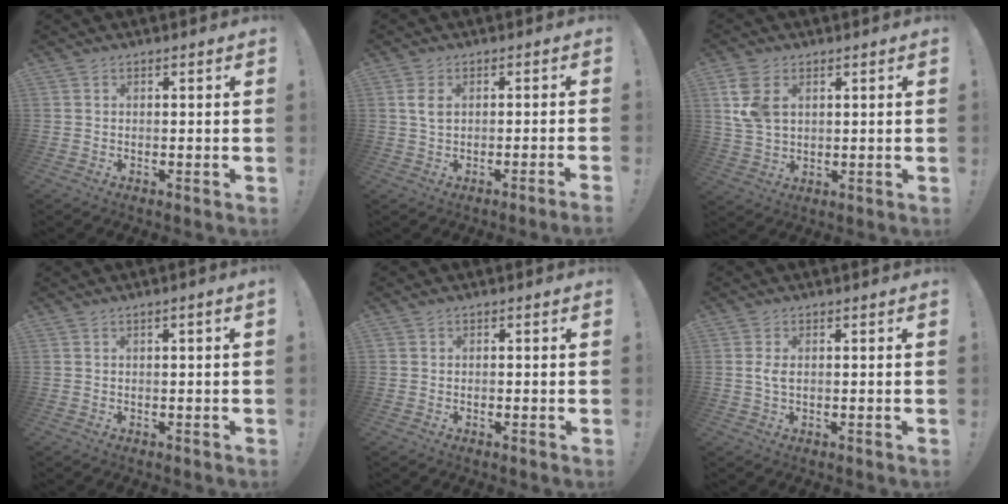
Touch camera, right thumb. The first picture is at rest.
{"total": 3.2, "force": [-0.5, 0.6, 3.0], "torque": [-0.054, 0.006, -0.009]}
{"total": 8.6, "force": [3.3, 5.7, 5.6], "torque": [-0.109, -0.003, 0.065]}
{"total": 1.5, "force": [0.1, -0.1, 1.5], "torque": [-0.031, 0.003, 0.000]}
{"total": 0.6, "force": [-0.2, 0.6, -0.1], "torque": [-0.004, 0.003, -0.001]}
{"total": 2.5, "force": [0.2, 1.1, 2.2], "torque": [-0.035, 0.003, 0.000]}